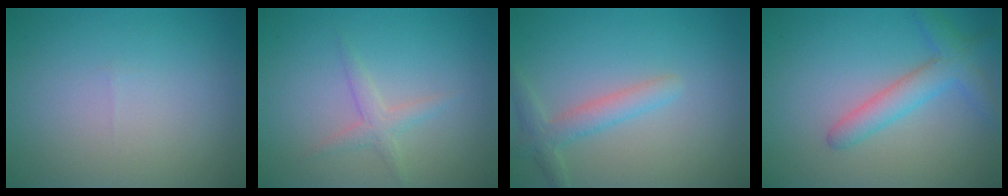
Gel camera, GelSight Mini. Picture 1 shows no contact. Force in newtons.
{"total": 1.6, "press": 1.6, "slide": 0.1}
{"total": 2.6, "press": 2.5, "slide": 0.2}
{"total": 3.5, "press": 3.5, "slide": 0.2}